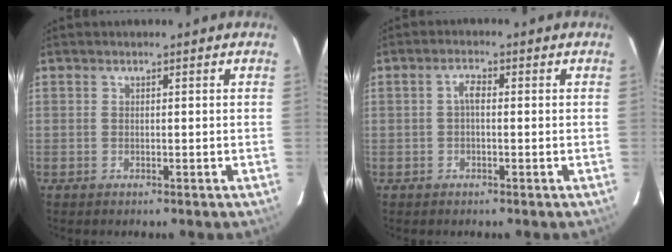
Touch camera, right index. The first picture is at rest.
{"total": 2.0, "force": [-0.2, 0.9, 1.8], "torque": [-0.037, 0.010, -0.004]}